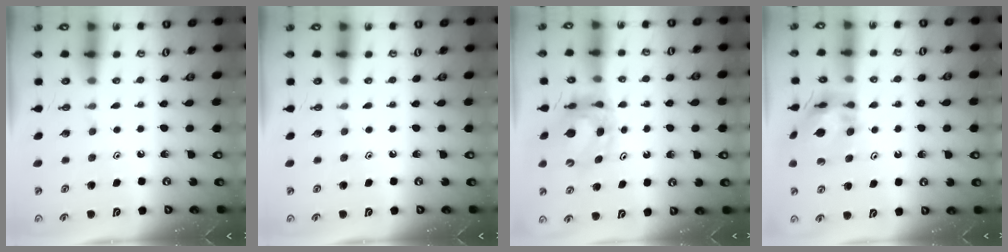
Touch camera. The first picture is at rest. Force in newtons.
{"total": 0.0}
{"total": 7.1, "press": 7.1, "slide": 0.9}
{"total": 11.4, "press": 11.3, "slide": 1.4}